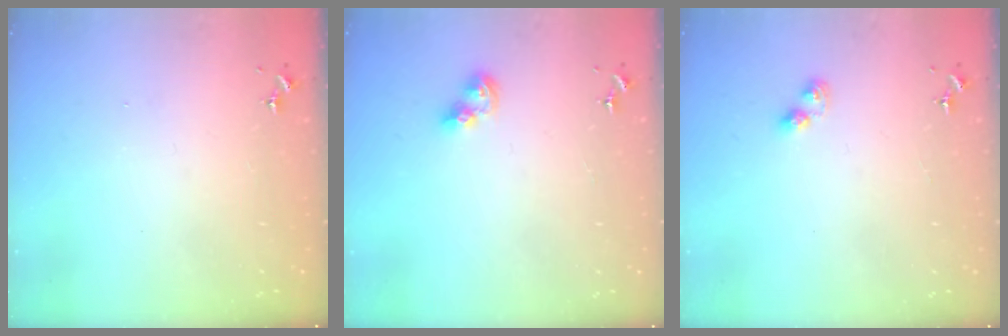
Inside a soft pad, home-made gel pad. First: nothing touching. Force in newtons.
{"total": 6.4, "press": 6.4, "slide": 0.3}
{"total": 2.6, "press": 2.6, "slide": 0.4}